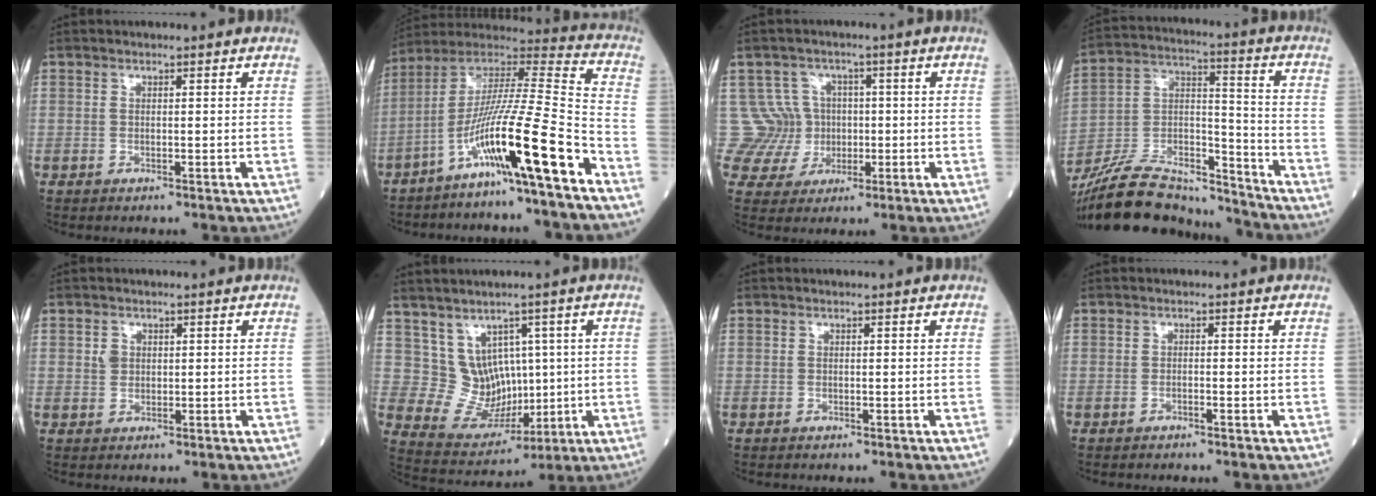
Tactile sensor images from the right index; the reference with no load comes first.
{"total": 17.1, "force": [-8.9, -0.7, 14.6], "torque": [-0.271, -0.005, -0.163]}
{"total": 8.2, "force": [0.7, 8.2, 0.0], "torque": [0.001, 0.034, 0.022]}
{"total": 21.1, "force": [-19.5, 4.3, 7.0], "torque": [-0.163, 0.011, -0.336]}
{"total": 1.8, "force": [0.5, 1.6, 0.7], "torque": [-0.012, 0.000, 0.010]}
{"total": 7.6, "force": [2.1, 6.6, 3.3], "torque": [-0.054, 0.020, 0.063]}
{"total": 0.0}
{"total": 0.5, "force": [-0.4, 0.0, 0.4], "torque": [-0.009, 0.001, -0.008]}